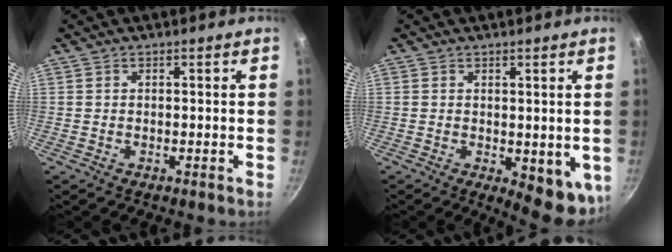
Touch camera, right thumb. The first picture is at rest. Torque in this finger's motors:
{"motor_torque": [0.10, 0.55, 0.07, -0.10, 0.07]}